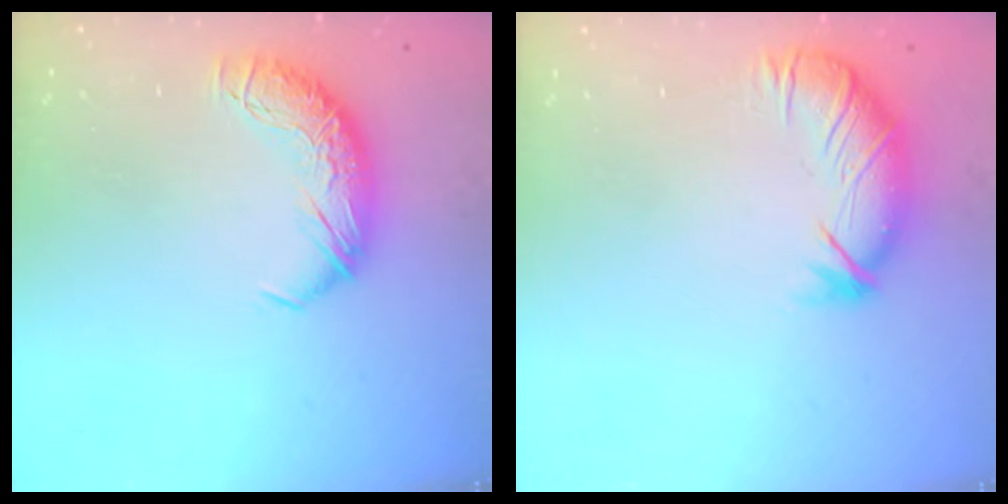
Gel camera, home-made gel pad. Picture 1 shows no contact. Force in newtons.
{"total": 2.8, "press": 2.4, "slide": 1.4}